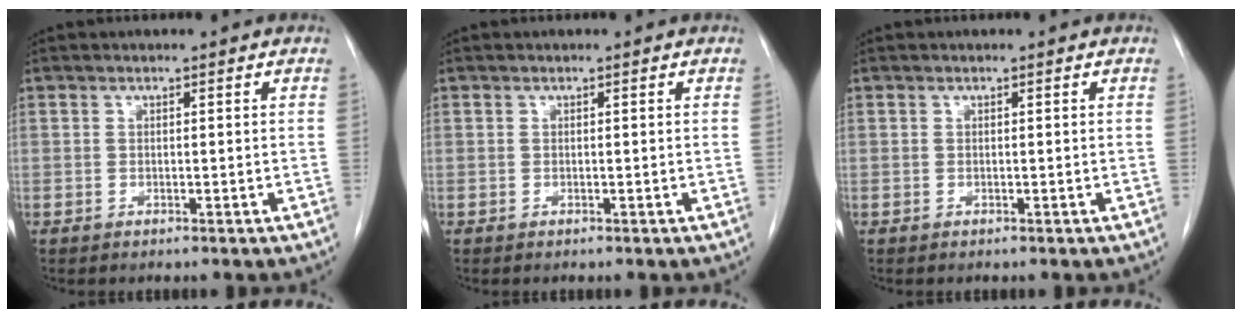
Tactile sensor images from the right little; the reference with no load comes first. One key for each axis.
{"total": 0.0}
{"total": 0.0}